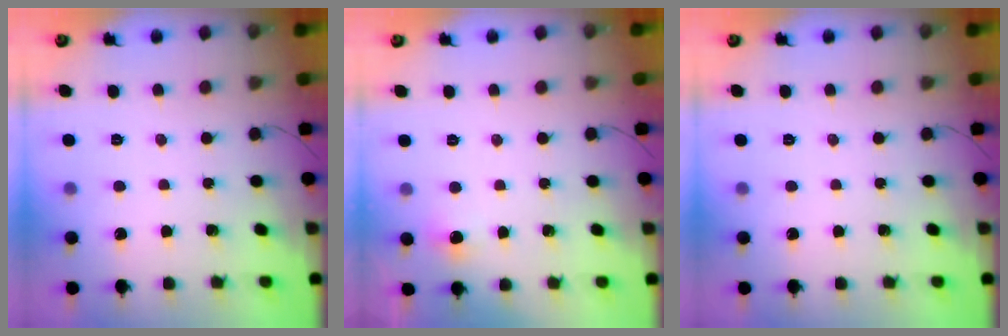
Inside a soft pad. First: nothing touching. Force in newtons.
{"total": 8.0, "press": 4.2, "slide": 6.7}
{"total": 0.0}